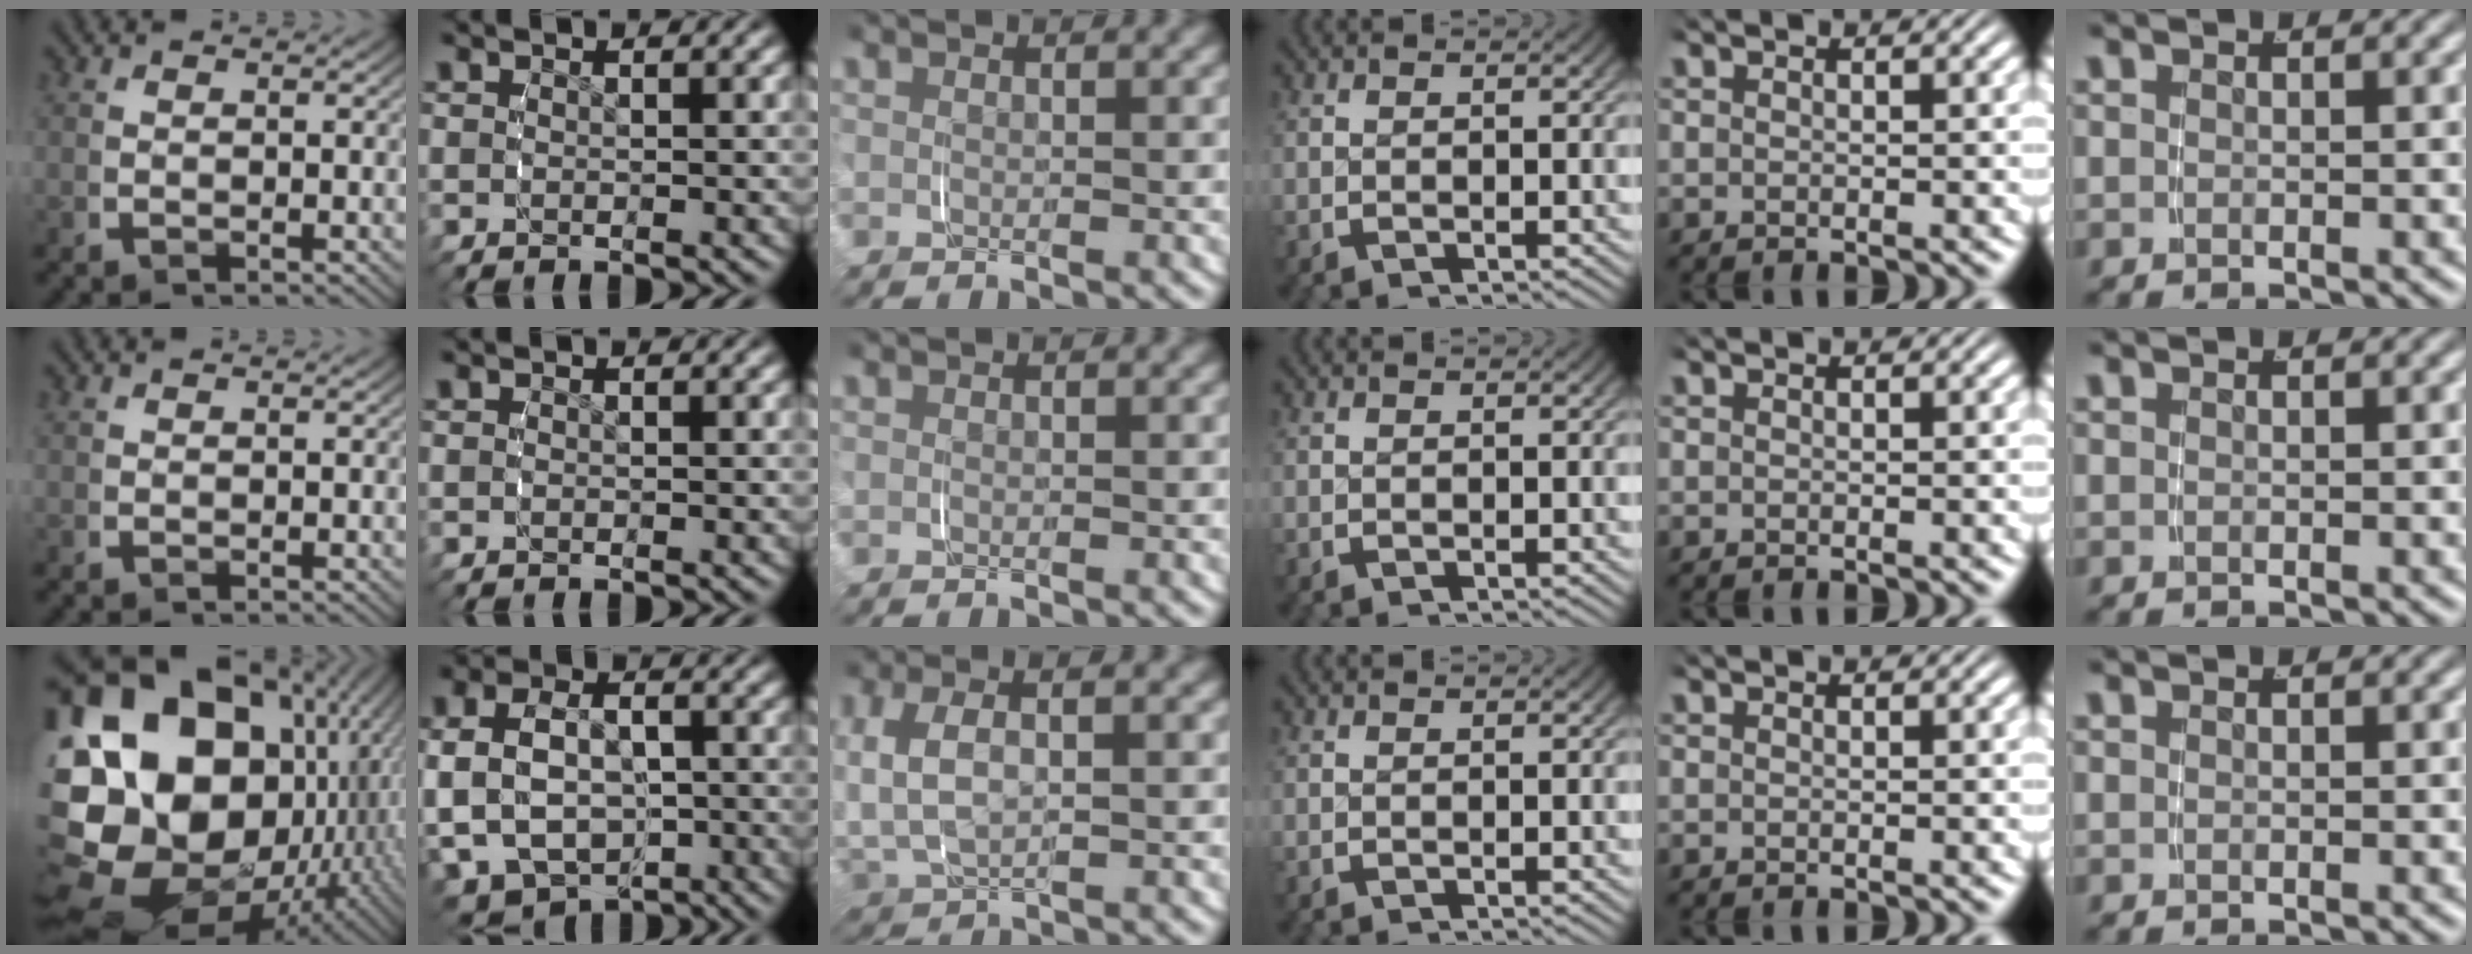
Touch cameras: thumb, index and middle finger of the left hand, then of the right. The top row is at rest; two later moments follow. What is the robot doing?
{"motion": "grasp_and_lifting", "object": "jacket"}